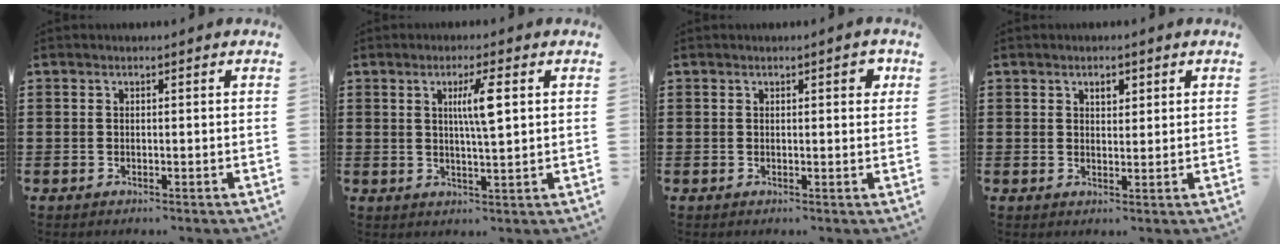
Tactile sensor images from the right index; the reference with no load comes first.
{"total": 5.0, "force": [1.3, 0.5, 4.7], "torque": [-0.094, 0.005, 0.017]}
{"total": 1.4, "force": [0.5, 0.5, 1.2], "torque": [-0.007, -0.002, 0.002]}
{"total": 1.8, "force": [1.0, 1.1, 1.1], "torque": [-0.016, 0.001, 0.015]}